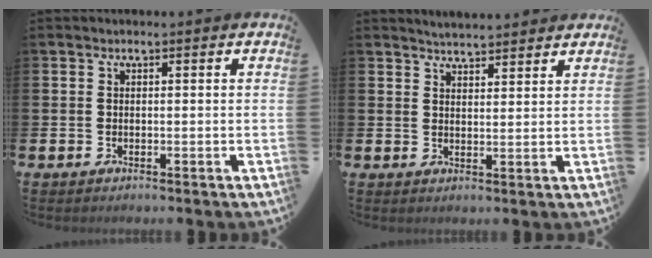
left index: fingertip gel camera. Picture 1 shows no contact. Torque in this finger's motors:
{"motor_torque": [0.99, -1.15, 0.13, 0.04]}